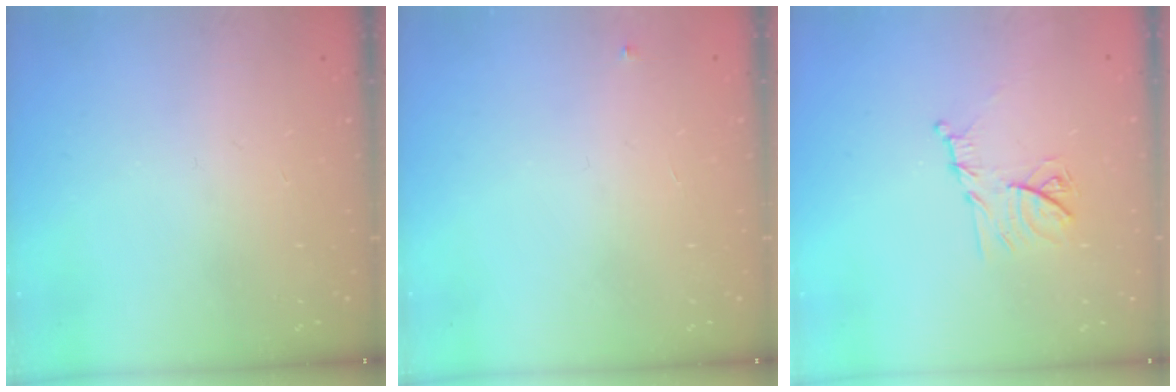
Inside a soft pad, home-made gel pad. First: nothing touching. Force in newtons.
{"total": 3.0, "press": 2.9, "slide": 0.4}
{"total": 11.2, "press": 11.2, "slide": 0.5}